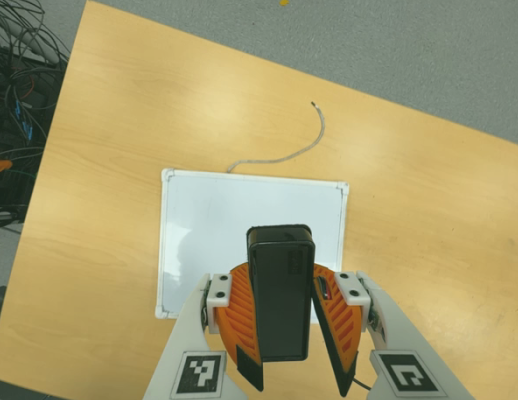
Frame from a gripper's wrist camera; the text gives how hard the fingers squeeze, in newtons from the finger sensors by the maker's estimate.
{"total": 9.6, "left": 9.7, "right": 9.4}